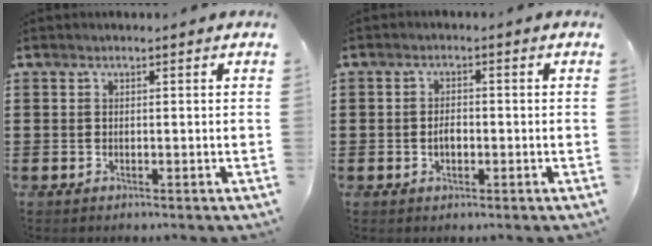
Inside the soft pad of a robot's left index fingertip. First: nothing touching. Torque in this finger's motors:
{"motor_torque": [0.04, 0.03, 0.00, 0.04]}